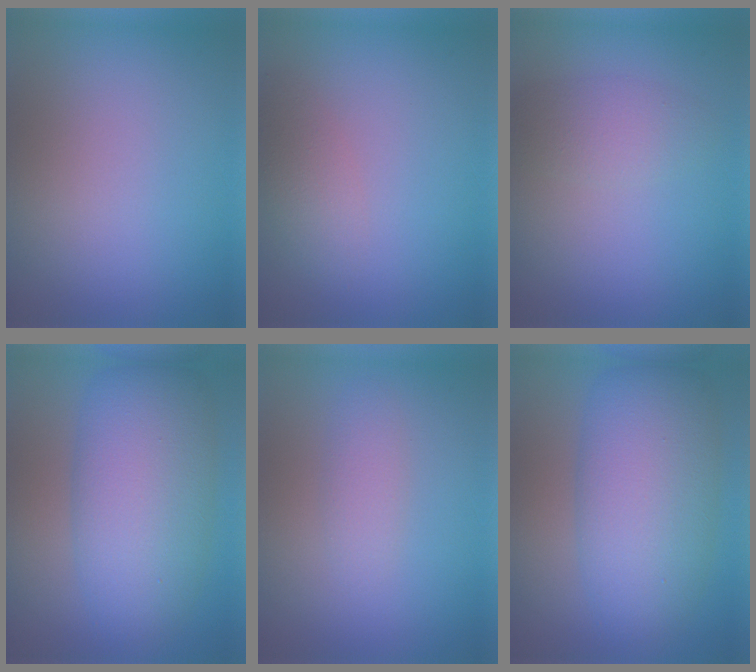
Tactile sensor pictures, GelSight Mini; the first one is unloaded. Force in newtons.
{"total": 2.0, "press": 2.0, "slide": 0.0}
{"total": 2.4, "press": 2.4, "slide": 0.0}
{"total": 8.5, "press": 8.5, "slide": 0.2}
{"total": 1.4, "press": 1.4, "slide": 0.0}
{"total": 8.5, "press": 8.5, "slide": 0.2}